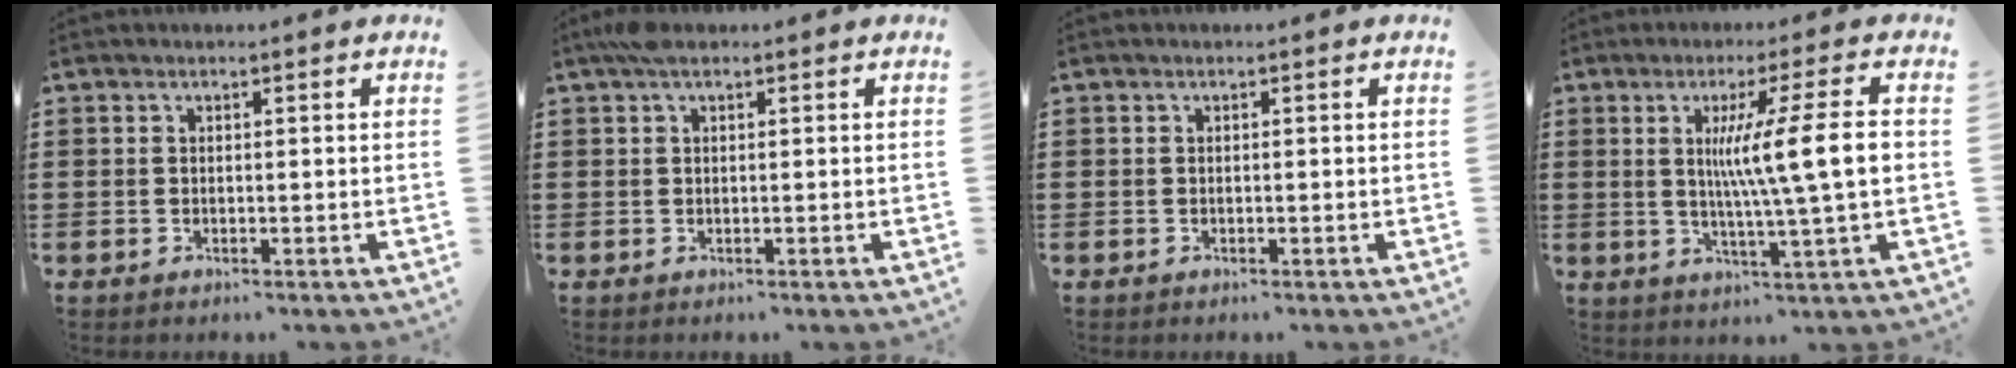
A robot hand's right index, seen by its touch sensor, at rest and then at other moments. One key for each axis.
{"total": 1.6, "fx": 0.8, "fy": 0.6, "fz": 1.3, "tx": -0.031, "ty": 0.004, "tz": 0.013}
{"total": 0.0}
{"total": 10.9, "fx": 0.9, "fy": 0.0, "fz": 10.9, "tx": -0.187, "ty": -0.004, "tz": 0.007}